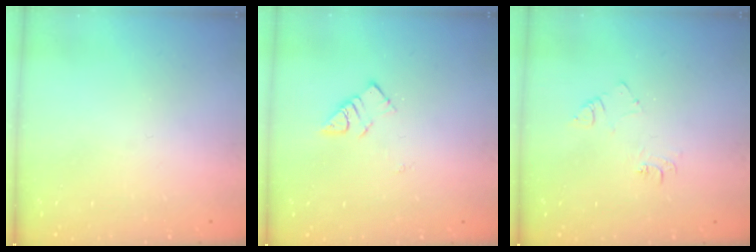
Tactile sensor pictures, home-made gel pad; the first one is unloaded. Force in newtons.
{"total": 5.0, "press": 5.0, "slide": 0.2}
{"total": 6.7, "press": 6.7, "slide": 0.8}